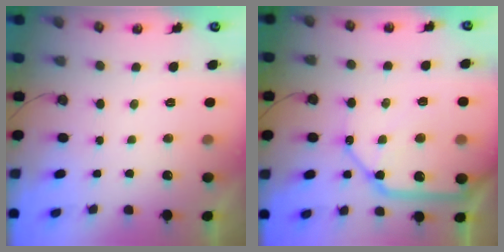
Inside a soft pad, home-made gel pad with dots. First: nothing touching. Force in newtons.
{"total": 19.9, "press": 19.7, "slide": 2.5}